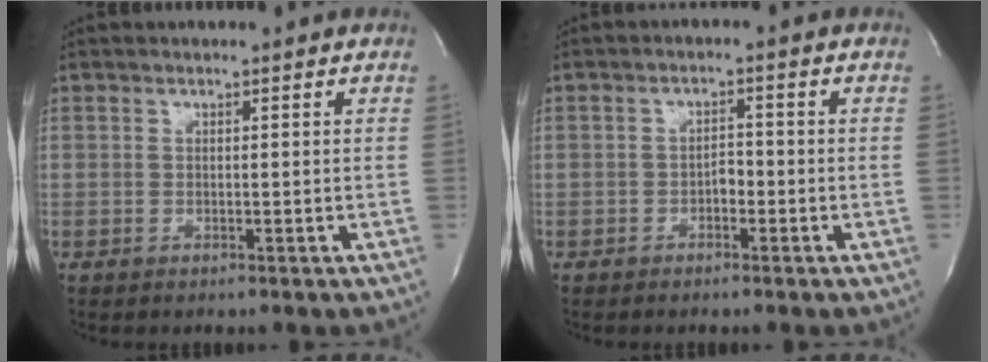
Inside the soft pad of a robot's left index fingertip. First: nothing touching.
{"total": 2.1, "force": [-1.1, 1.0, 1.4], "torque": [-0.016, 0.005, -0.020]}